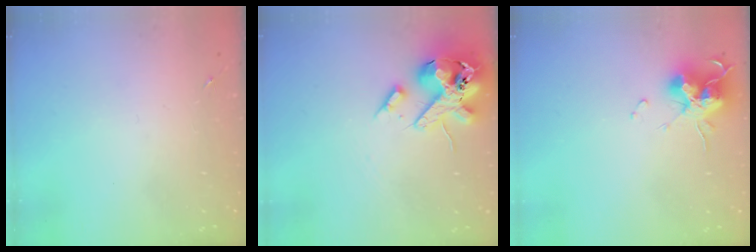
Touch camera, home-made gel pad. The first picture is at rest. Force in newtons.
{"total": 17.7, "press": 17.4, "slide": 2.9}
{"total": 15.2, "press": 15.1, "slide": 2.0}